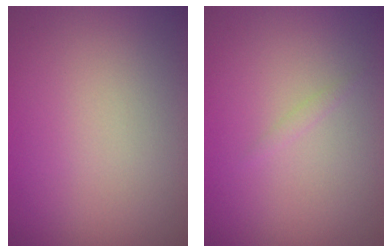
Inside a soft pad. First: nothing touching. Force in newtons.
{"total": 0.5, "press": 0.5, "slide": 0.0}